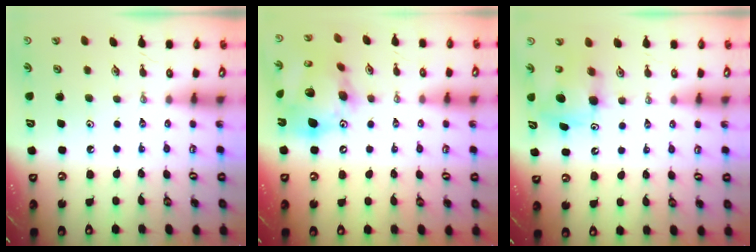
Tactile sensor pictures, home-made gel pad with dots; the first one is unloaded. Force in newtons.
{"total": 19.2, "press": 19.0, "slide": 3.2}
{"total": 11.2, "press": 11.2, "slide": 0.6}